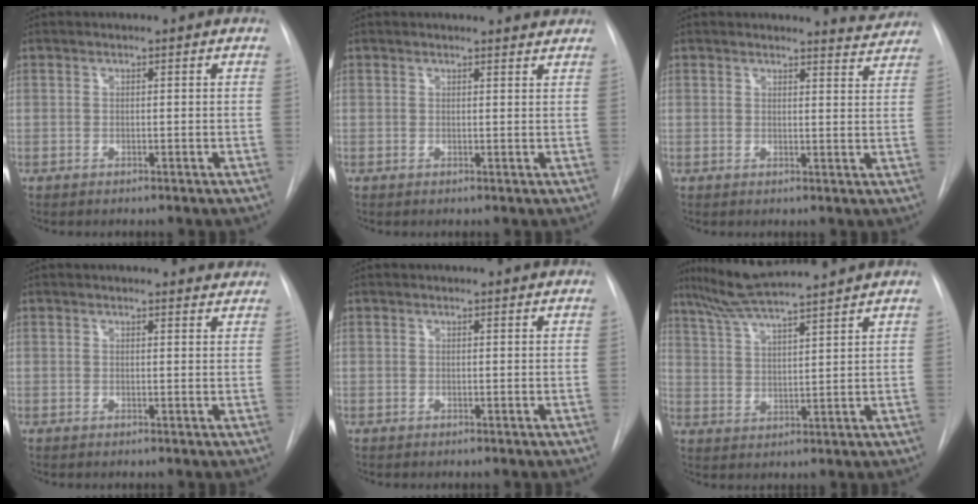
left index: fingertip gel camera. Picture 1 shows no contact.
{"total": 3.2, "force": [3.2, 0.4, 0.4], "torque": [-0.008, -0.002, 0.022]}
{"total": 3.6, "force": [3.5, 0.3, -0.4], "torque": [0.006, -0.034, 0.022]}
{"total": 5.0, "force": [4.8, 1.1, 0.7], "torque": [0.004, -0.006, 0.032]}
{"total": 1.3, "force": [1.3, 0.1, 0.2], "torque": [-0.011, 0.006, 0.009]}
{"total": 12.1, "force": [10.5, -0.6, 6.0], "torque": [-0.113, 0.017, 0.175]}